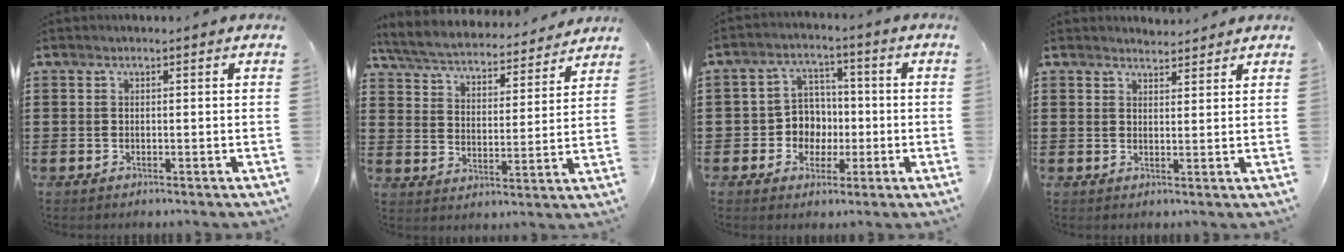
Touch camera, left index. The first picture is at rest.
{"total": 5.0, "force": [4.9, 0.3, 1.1], "torque": [-0.046, -0.034, 0.080]}
{"total": 5.8, "force": [-0.8, 5.5, 1.7], "torque": [-0.044, 0.013, -0.017]}
{"total": 2.3, "force": [2.2, 0.3, -0.1], "torque": [-0.003, -0.002, 0.044]}